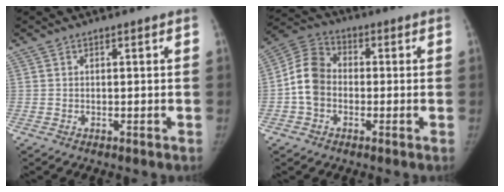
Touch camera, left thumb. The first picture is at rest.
{"total": 8.8, "force": [-1.2, 6.9, 5.2], "torque": [-0.094, 0.028, -0.038]}